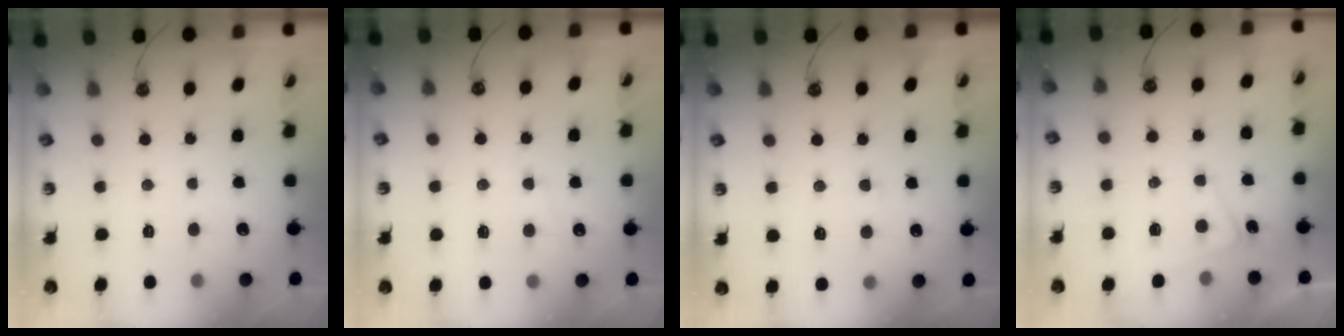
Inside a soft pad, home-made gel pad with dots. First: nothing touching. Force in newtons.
{"total": 0.8, "press": 0.3, "slide": 0.7}
{"total": 4.1, "press": 4.0, "slide": 0.9}
{"total": 2.1, "press": 2.0, "slide": 0.3}